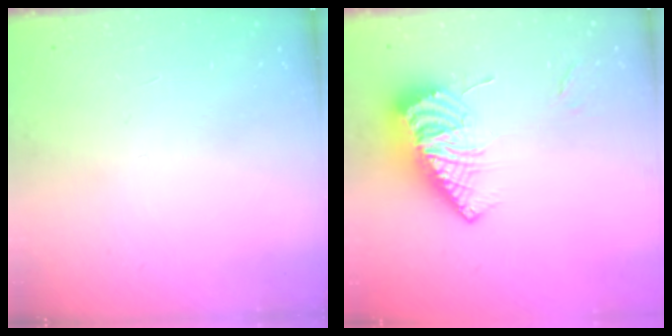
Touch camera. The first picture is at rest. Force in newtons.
{"total": 14.4, "press": 14.3, "slide": 2.0}